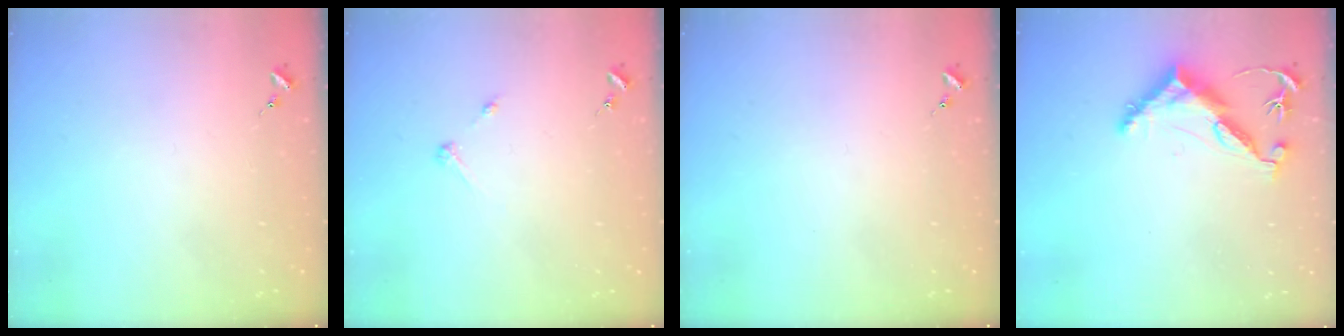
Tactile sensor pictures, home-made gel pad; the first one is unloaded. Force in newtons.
{"total": 2.7, "press": 2.7, "slide": 0.3}
{"total": 0.0}
{"total": 11.7, "press": 11.7, "slide": 1.0}